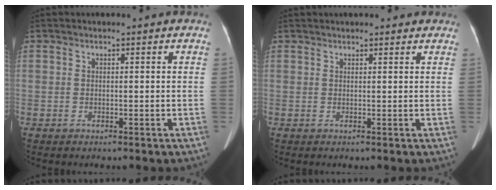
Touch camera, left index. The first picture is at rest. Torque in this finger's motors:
{"motor_torque": [1.01, -1.13, 0.14, 0.10]}